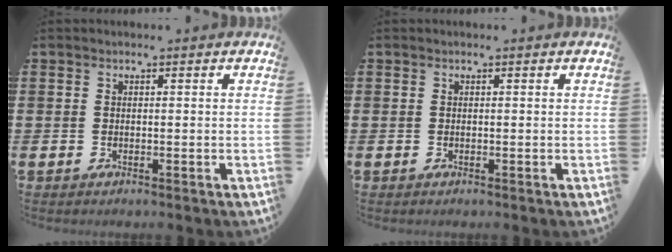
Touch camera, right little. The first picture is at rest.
{"total": 0.0}